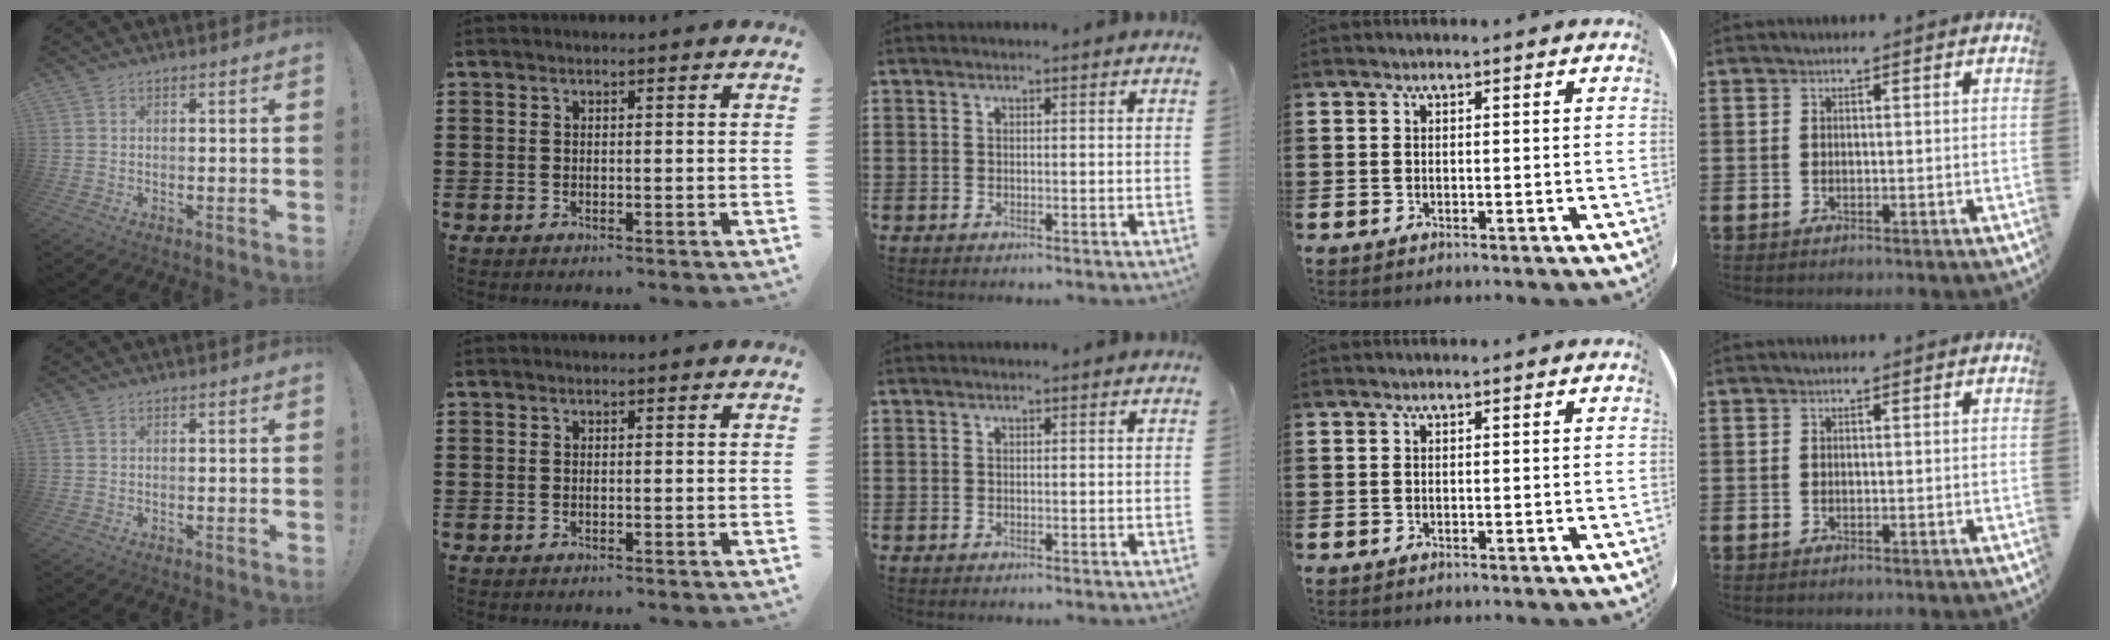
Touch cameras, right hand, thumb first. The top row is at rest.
{}